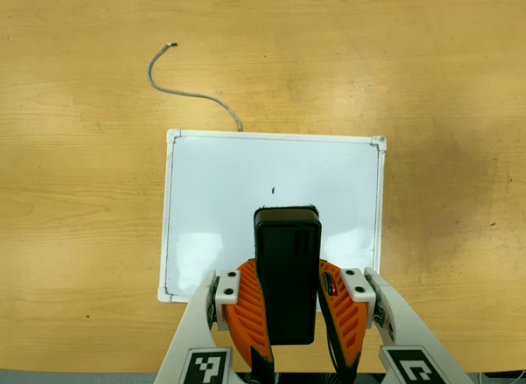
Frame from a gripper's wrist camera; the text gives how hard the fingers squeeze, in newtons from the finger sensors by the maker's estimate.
{"total": 8.3, "left": 7.0, "right": 9.6}